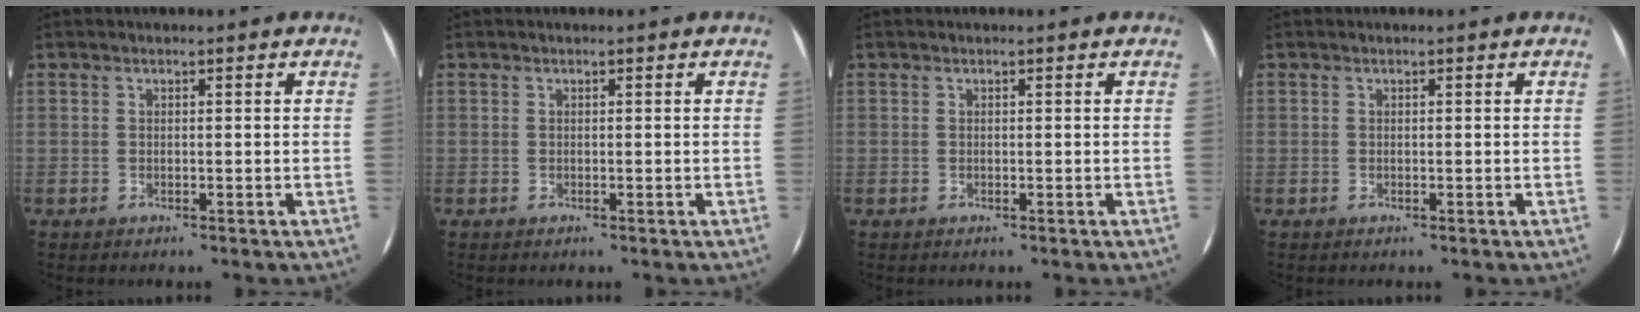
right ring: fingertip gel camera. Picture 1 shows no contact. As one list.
[{"total": 0.0}, {"total": 0.0}, {"total": 0.0}]